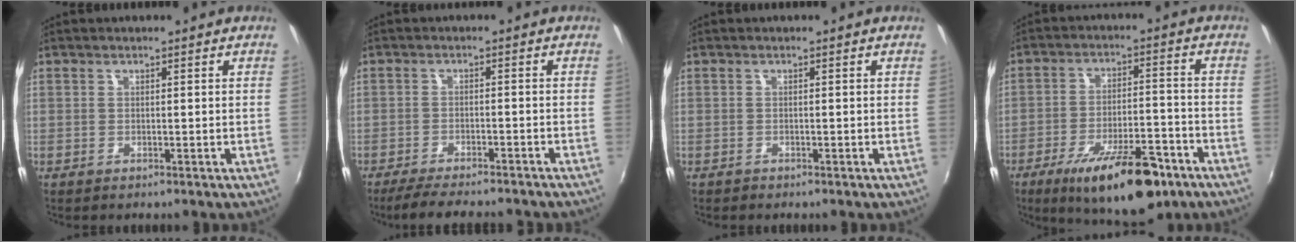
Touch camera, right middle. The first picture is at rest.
{"total": 10.9, "force": [-9.5, 1.5, 5.1], "torque": [-0.110, -0.021, -0.143]}
{"total": 0.5, "force": [-0.4, 0.3, 0.0], "torque": [-0.001, -0.002, -0.009]}
{"total": 17.7, "force": [-11.4, 5.5, 12.4], "torque": [-0.209, -0.021, -0.168]}